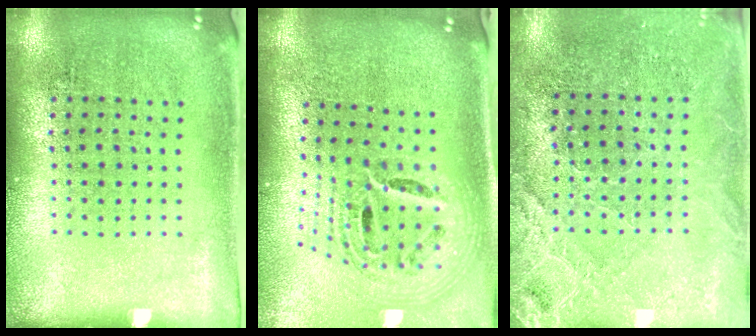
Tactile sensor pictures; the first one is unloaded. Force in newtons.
{"total": 2.2, "press": 1.6, "slide": 1.5}
{"total": 2.8, "press": 2.8, "slide": 0.3}